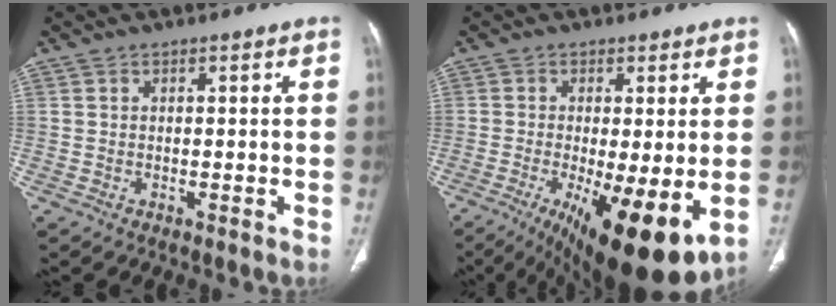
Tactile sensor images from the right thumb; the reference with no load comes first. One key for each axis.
{"total": 15.9, "fx": -4.6, "fy": 4.7, "fz": 14.4, "tx": -0.202, "ty": -0.029, "tz": -0.055}